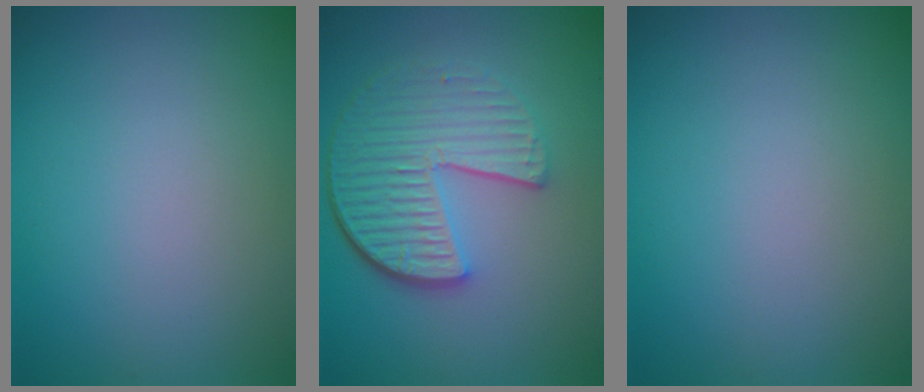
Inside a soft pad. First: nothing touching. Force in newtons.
{"total": 6.3, "press": 4.4, "slide": 4.4}
{"total": 0.0}